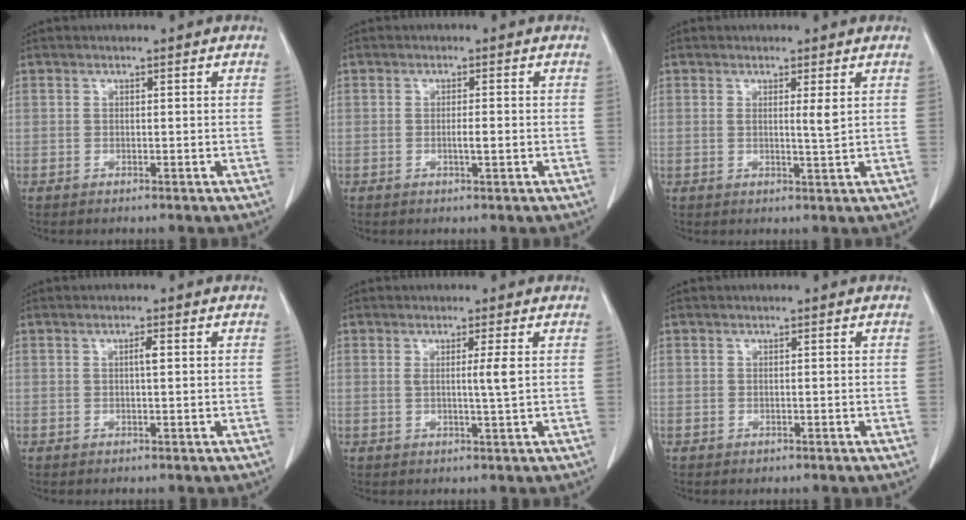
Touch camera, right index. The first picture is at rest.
{"total": 1.7, "force": [-0.3, 0.1, 1.7], "torque": [-0.032, -0.001, -0.006]}
{"total": 2.0, "force": [0.7, -0.2, 1.9], "torque": [-0.032, -0.006, 0.012]}
{"total": 1.3, "force": [0.2, 0.1, 1.3], "torque": [-0.024, 0.003, 0.004]}
{"total": 2.7, "force": [0.5, -0.6, 2.5], "torque": [-0.044, -0.005, 0.008]}
{"total": 0.0}